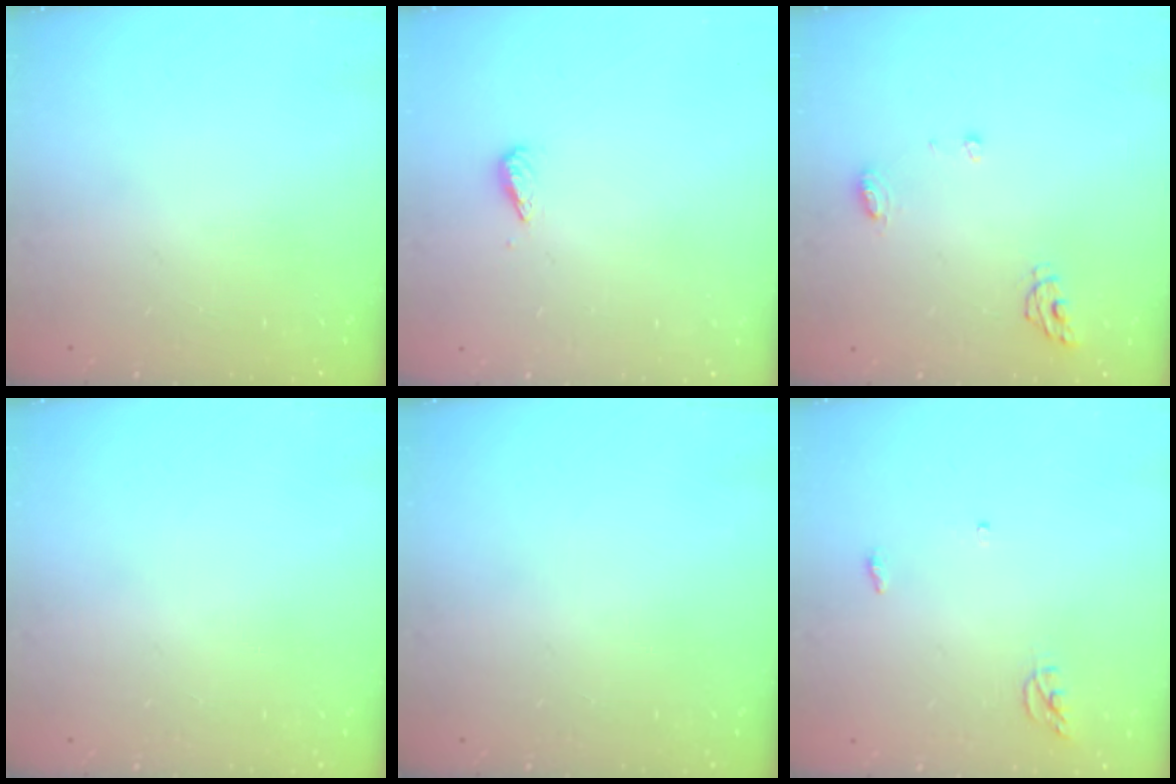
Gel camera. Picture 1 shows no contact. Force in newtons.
{"total": 2.7, "press": 2.7, "slide": 0.6}
{"total": 6.0, "press": 6.0, "slide": 0.7}
{"total": 0.0}
{"total": 0.0}
{"total": 3.8, "press": 3.8, "slide": 0.4}